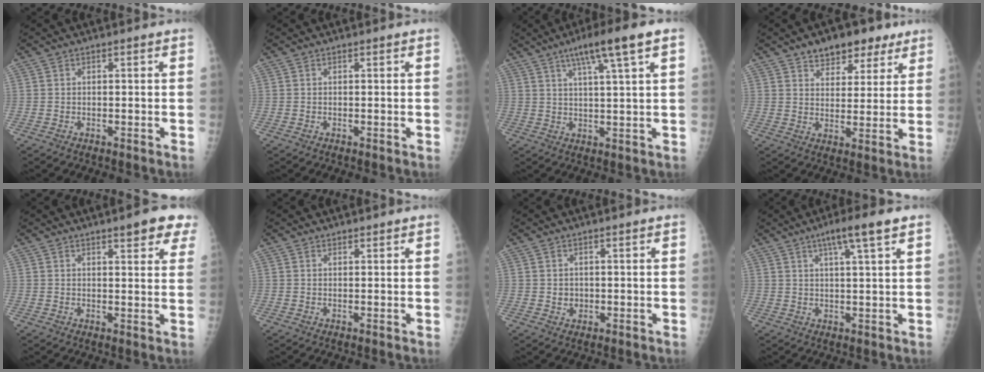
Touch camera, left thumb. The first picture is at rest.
{"total": 0.0}
{"total": 9.5, "force": [5.0, 0.3, 8.0], "torque": [-0.134, -0.005, 0.082]}
{"total": 10.1, "force": [6.7, 5.9, 4.7], "torque": [-0.021, -0.027, 0.099]}
{"total": 7.1, "force": [4.6, 1.9, 5.0], "torque": [-0.039, -0.015, 0.052]}
{"total": 0.6, "force": [0.5, 0.3, -0.1], "torque": [0.008, -0.005, 0.008]}
{"total": 1.5, "force": [0.1, 1.5, 0.5], "torque": [0.002, 0.001, 0.007]}
{"total": 6.6, "force": [3.7, 0.2, 5.5], "torque": [-0.093, -0.005, 0.063]}